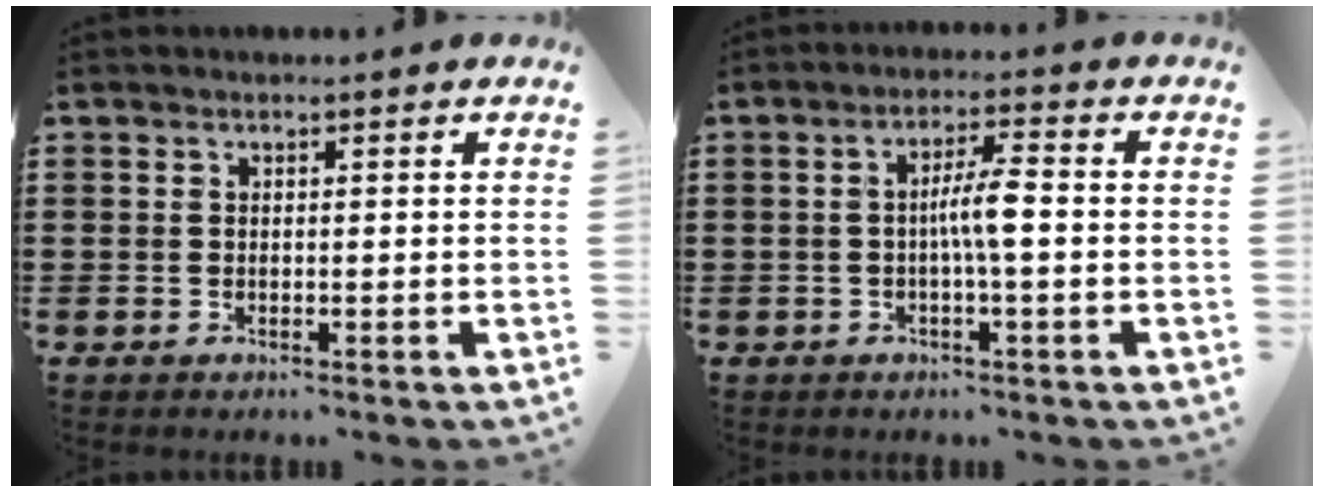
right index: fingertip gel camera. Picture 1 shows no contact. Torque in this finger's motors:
{"motor_torque": [0.80, -0.39, 0.48, 0.09]}